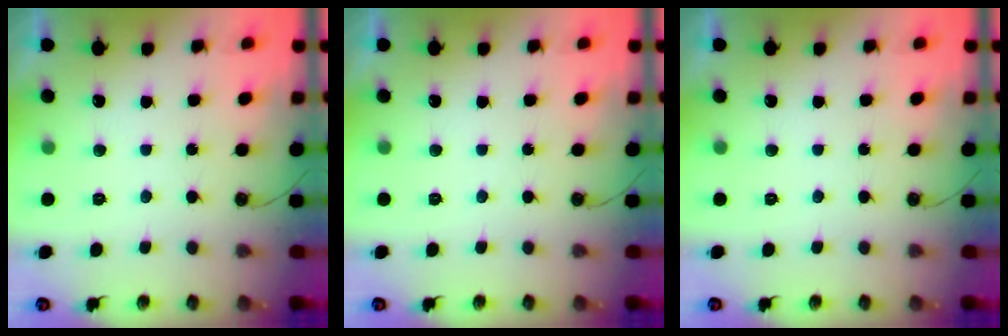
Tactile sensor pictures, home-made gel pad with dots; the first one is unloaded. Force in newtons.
{"total": 0.0}
{"total": 0.0}